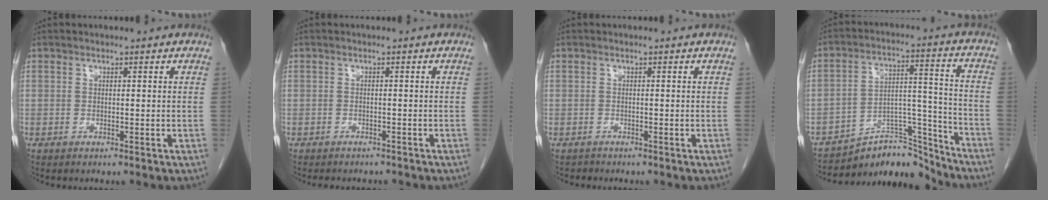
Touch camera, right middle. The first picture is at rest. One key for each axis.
{"total": 4.7, "fx": -4.2, "fy": 1.7, "fz": 1.4, "tx": -0.017, "ty": -0.001, "tz": -0.051}
{"total": 0.5, "fx": -0.5, "fy": 0.2, "fz": -0.1, "tx": -0.008, "ty": -0.002, "tz": -0.011}
{"total": 11.5, "fx": -11.1, "fy": 2.6, "fz": 0.9, "tx": 0.002, "ty": 0.058, "tz": -0.181}